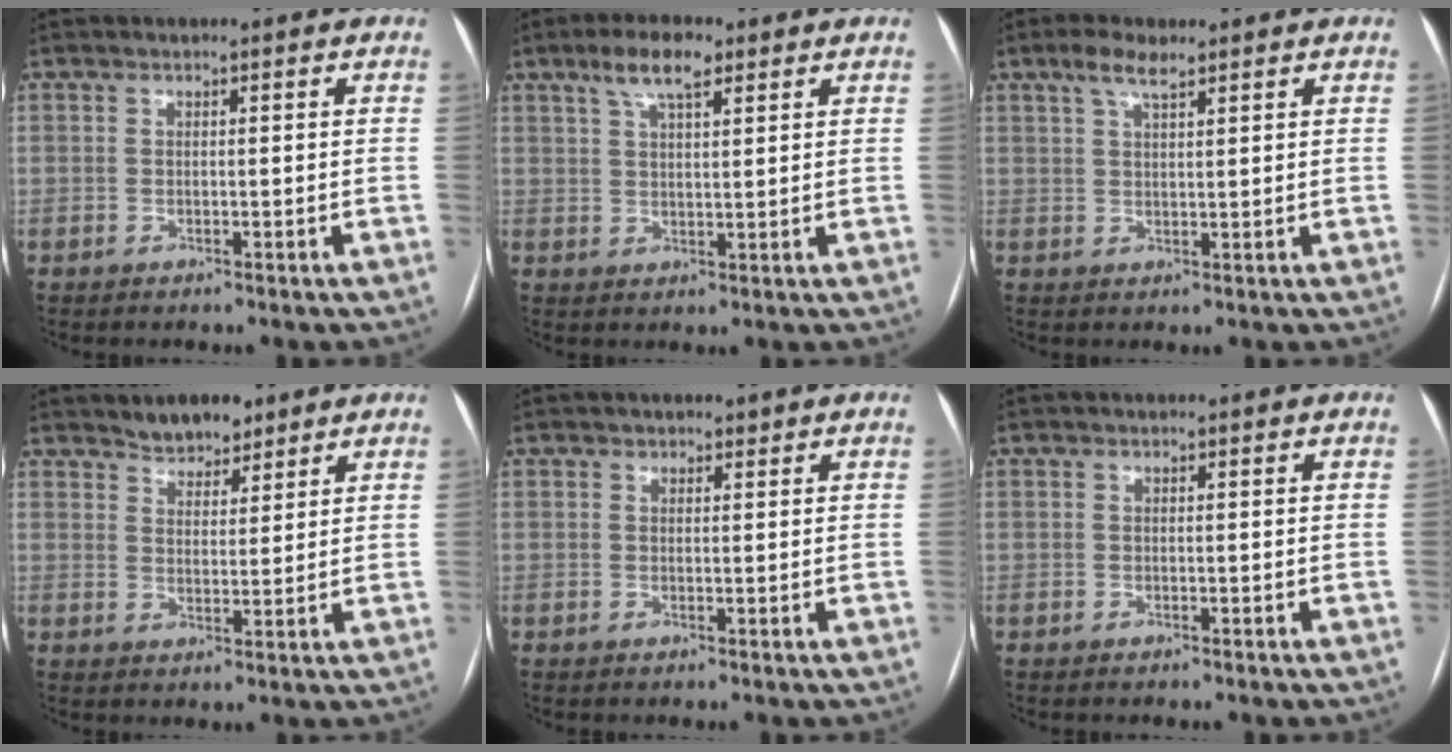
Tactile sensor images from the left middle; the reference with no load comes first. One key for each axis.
{"total": 5.7, "fx": 3.6, "fy": 1.6, "fz": 4.2, "tx": -0.083, "ty": 0.015, "tz": 0.065}
{"total": 3.7, "fx": 2.6, "fy": 0.8, "fz": 2.6, "tx": -0.054, "ty": 0.011, "tz": 0.051}
{"total": 4.7, "fx": 4.0, "fy": 2.1, "fz": 1.4, "tx": -0.021, "ty": 0.004, "tz": 0.070}
{"total": 0.8, "fx": 0.6, "fy": 0.6, "fz": 0.0, "tx": 0.005, "ty": -0.003, "tz": 0.006}
{"total": 0.0}